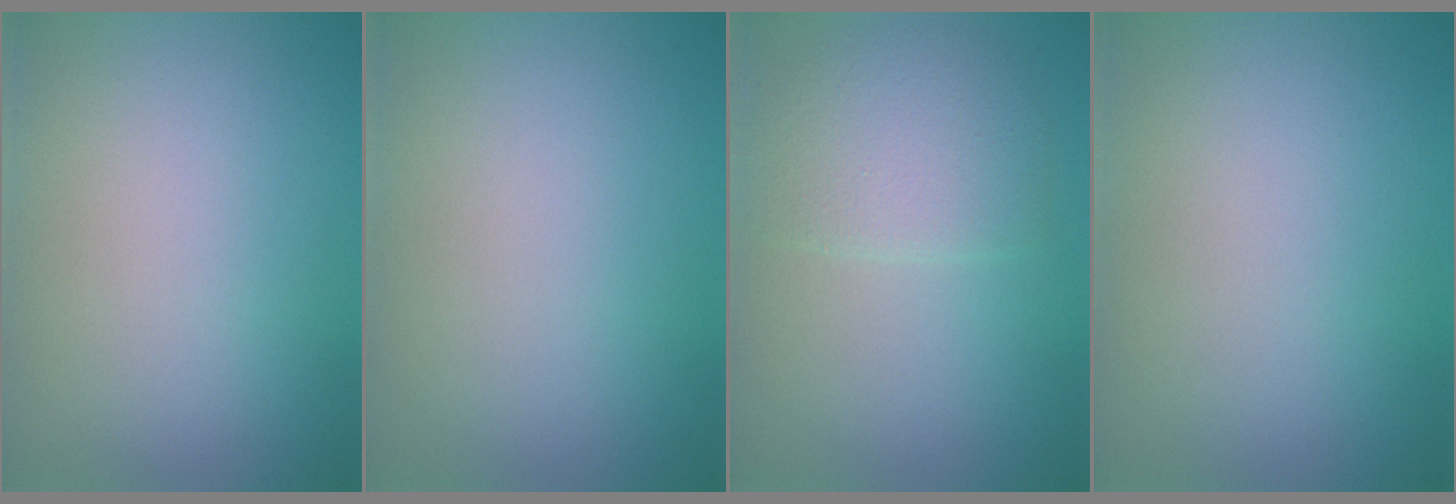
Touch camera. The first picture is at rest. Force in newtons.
{"total": 0.0}
{"total": 3.6, "press": 3.6, "slide": 0.1}
{"total": 0.0}